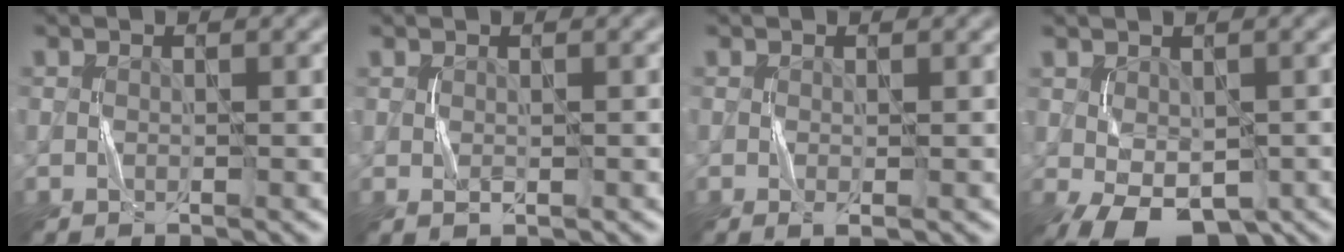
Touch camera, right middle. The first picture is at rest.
{"total": 0.7, "force": [0.0, 0.3, 0.6], "torque": [-0.012, -0.001, 0.003]}
{"total": 0.7, "force": [-0.1, 0.1, 0.7], "torque": [-0.012, -0.003, -0.002]}
{"total": 6.9, "force": [-3.1, 3.7, 4.9], "torque": [-0.092, -0.010, -0.044]}